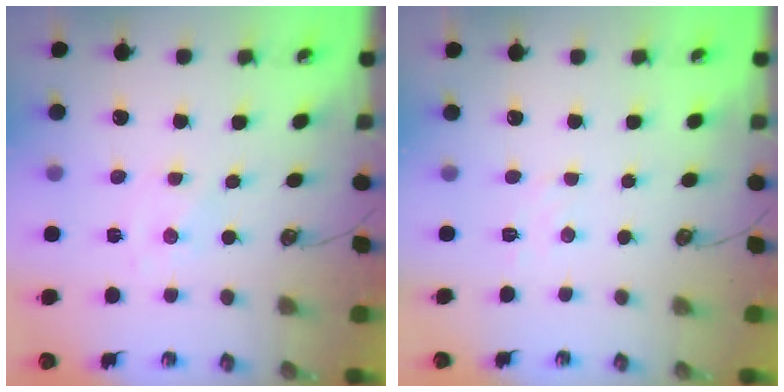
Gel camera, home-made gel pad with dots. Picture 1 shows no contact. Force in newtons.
{"total": 4.5, "press": 4.5, "slide": 0.6}